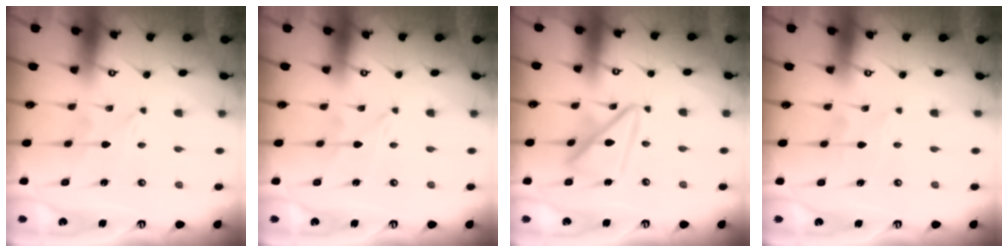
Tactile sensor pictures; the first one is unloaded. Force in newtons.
{"total": 0.0}
{"total": 14.2, "press": 14.1, "slide": 1.4}
{"total": 0.7, "press": 0.7, "slide": 0.1}